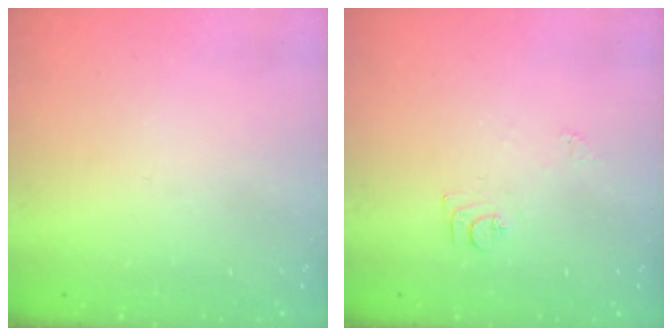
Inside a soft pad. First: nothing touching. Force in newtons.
{"total": 6.7, "press": 6.7, "slide": 0.8}